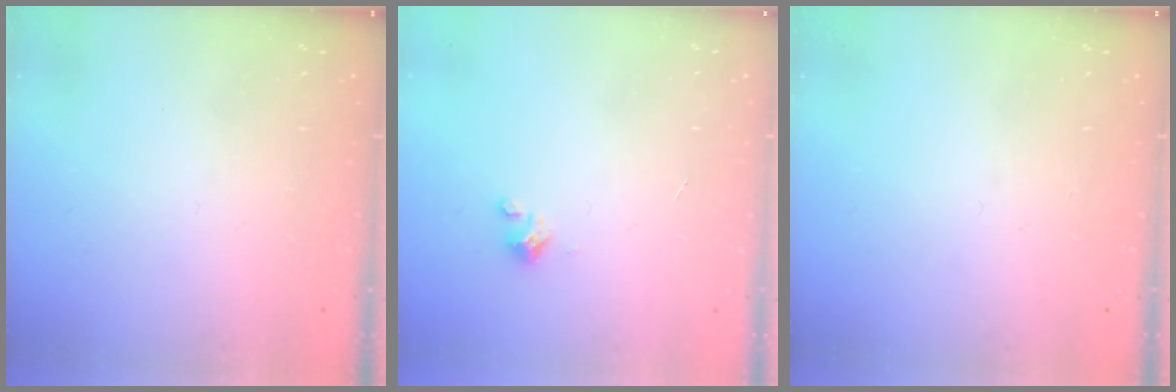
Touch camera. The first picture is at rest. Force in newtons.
{"total": 2.0, "press": 2.0, "slide": 0.2}
{"total": 0.0}